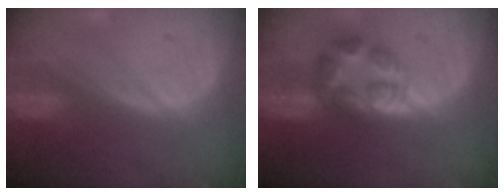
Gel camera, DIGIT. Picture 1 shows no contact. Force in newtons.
{"total": 5.8, "press": 5.8, "slide": 0.1}